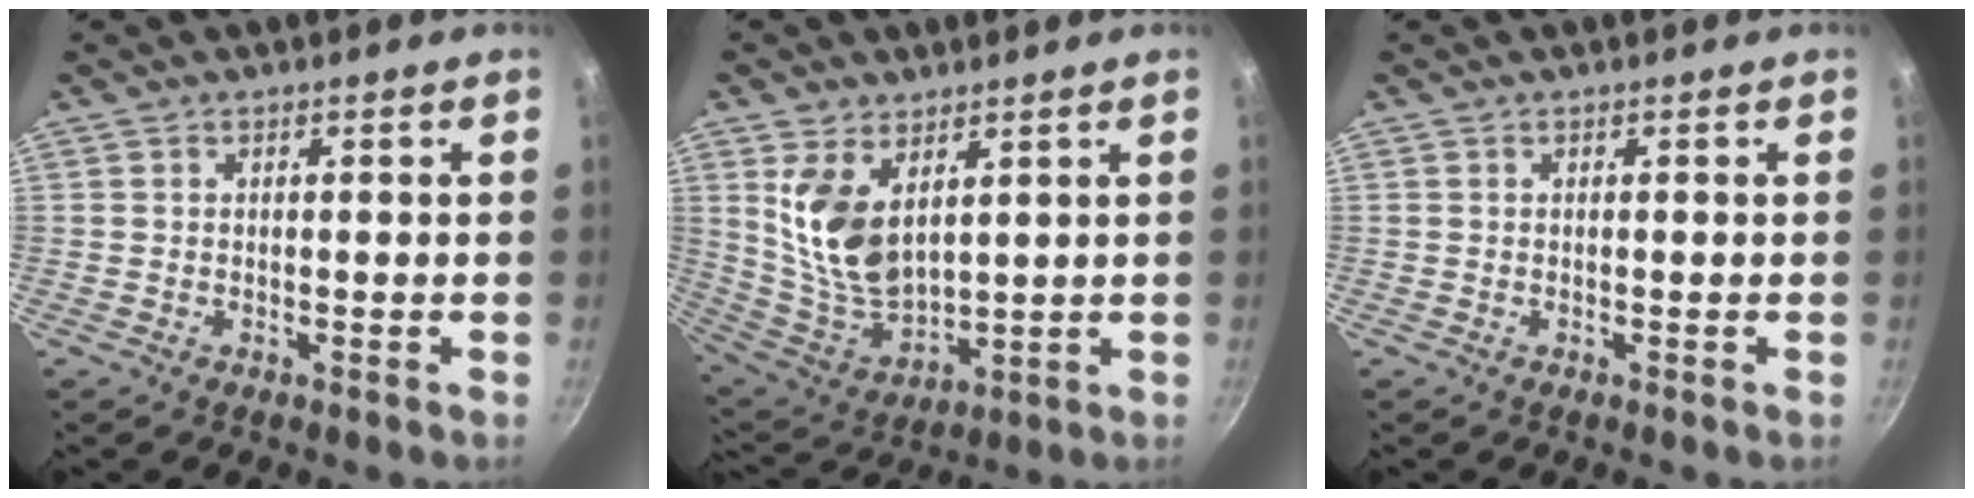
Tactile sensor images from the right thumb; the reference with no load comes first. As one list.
[{"total": 12.3, "force": [4.6, 7.0, 9.0], "torque": [-0.162, -0.047, 0.105]}, {"total": 0.0}]